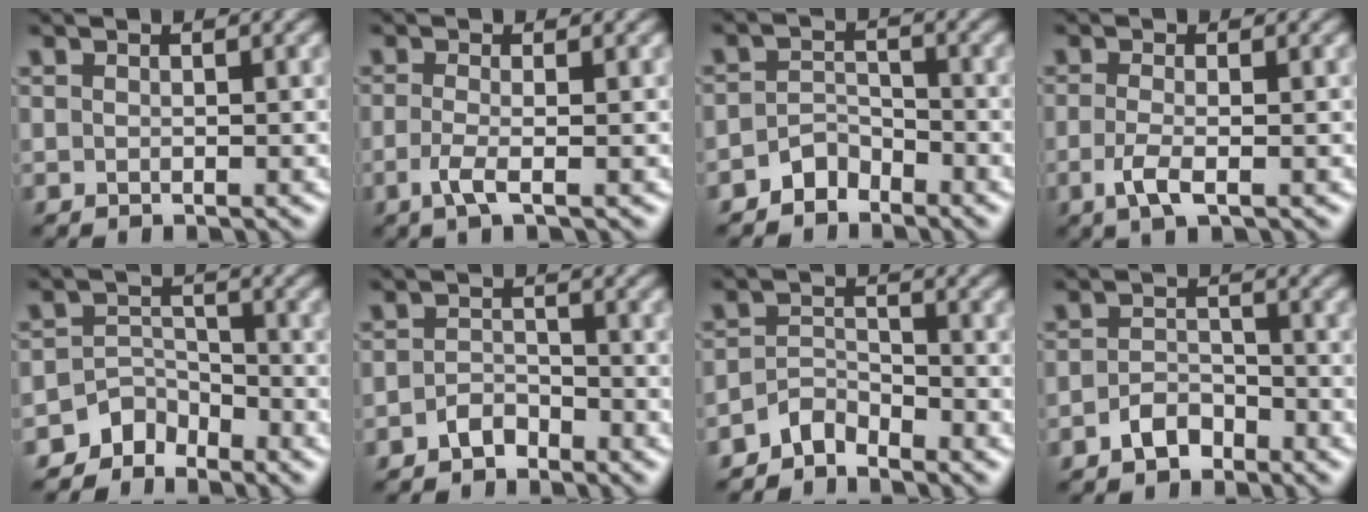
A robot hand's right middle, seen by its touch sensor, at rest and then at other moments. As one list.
[{"total": 2.4, "force": [-0.8, 0.6, 2.1], "torque": [-0.045, -0.005, -0.023]}, {"total": 2.3, "force": [-1.8, 1.3, 0.6], "torque": [-0.006, 0.012, -0.036]}, {"total": 2.5, "force": [-0.9, 0.7, 2.2], "torque": [-0.051, -0.006, -0.021]}, {"total": 3.2, "force": [-2.8, 1.7, 0.2], "torque": [0.008, 0.005, -0.058]}, {"total": 1.9, "force": [-1.4, 1.1, 0.7], "torque": [-0.012, 0.008, -0.030]}, {"total": 2.5, "force": [-2.2, 0.9, 0.7], "torque": [-0.011, 0.011, -0.048]}, {"total": 2.6, "force": [-1.7, 1.5, 1.1], "torque": [-0.019, 0.008, -0.035]}]